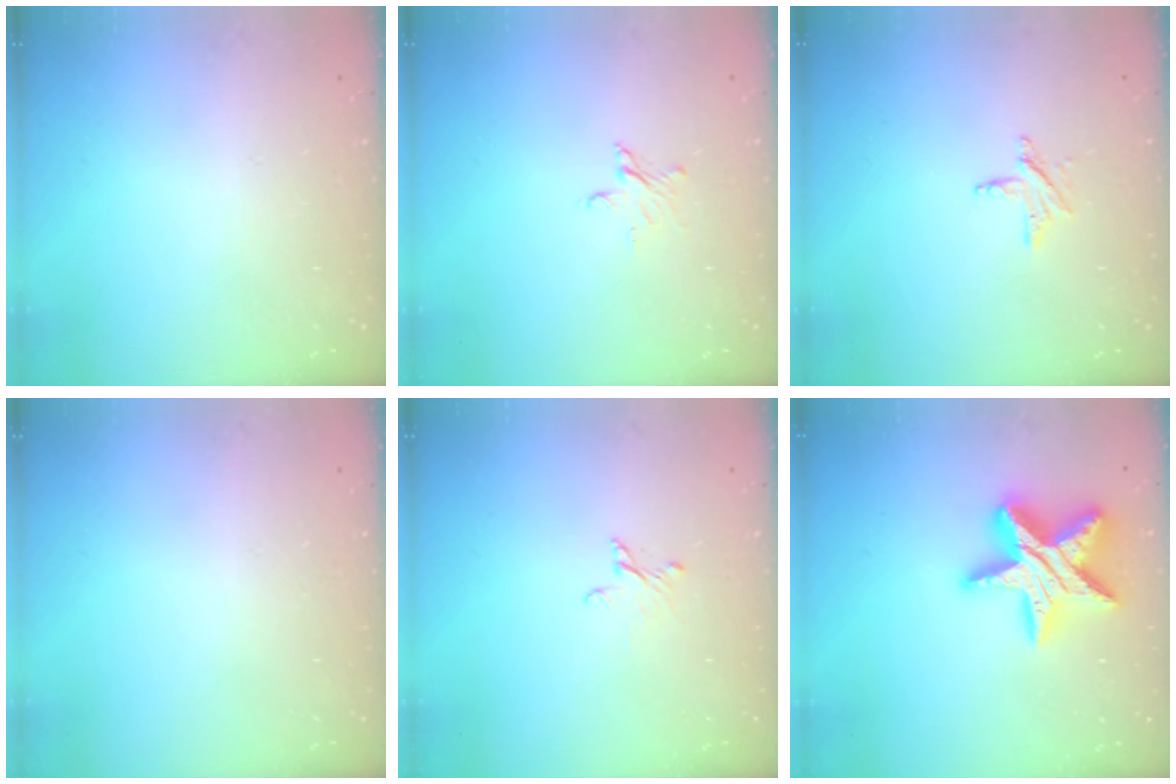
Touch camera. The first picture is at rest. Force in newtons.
{"total": 2.9, "press": 2.9, "slide": 0.3}
{"total": 4.0, "press": 4.0, "slide": 0.3}
{"total": 0.0}
{"total": 2.5, "press": 2.5, "slide": 0.2}
{"total": 19.8, "press": 19.8, "slide": 1.6}